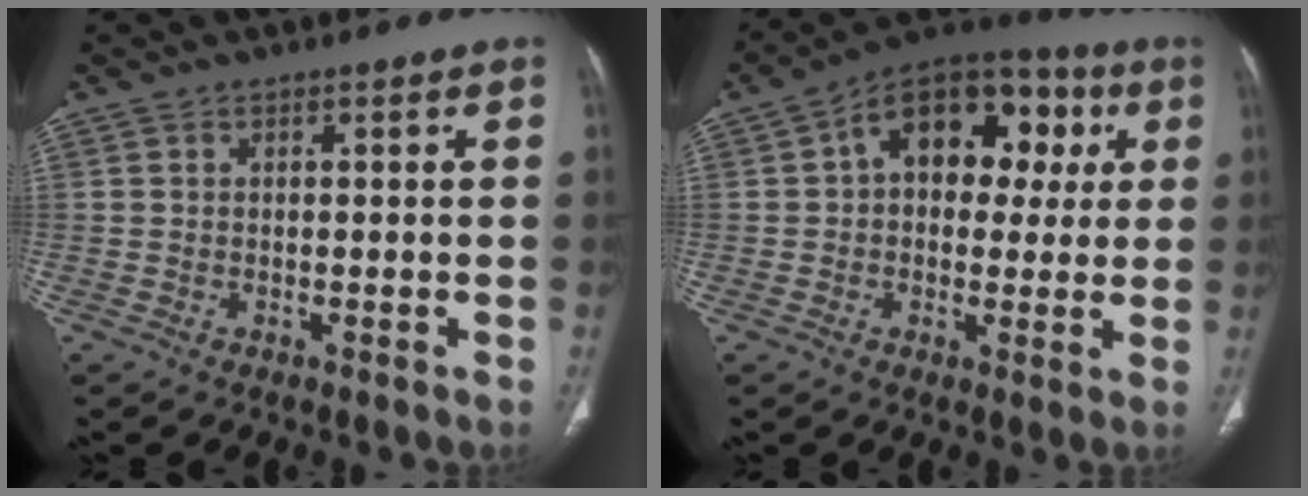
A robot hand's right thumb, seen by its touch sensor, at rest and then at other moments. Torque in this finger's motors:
{"motor_torque": [1.43, 3.58, 1.50, -0.14, 0.10]}